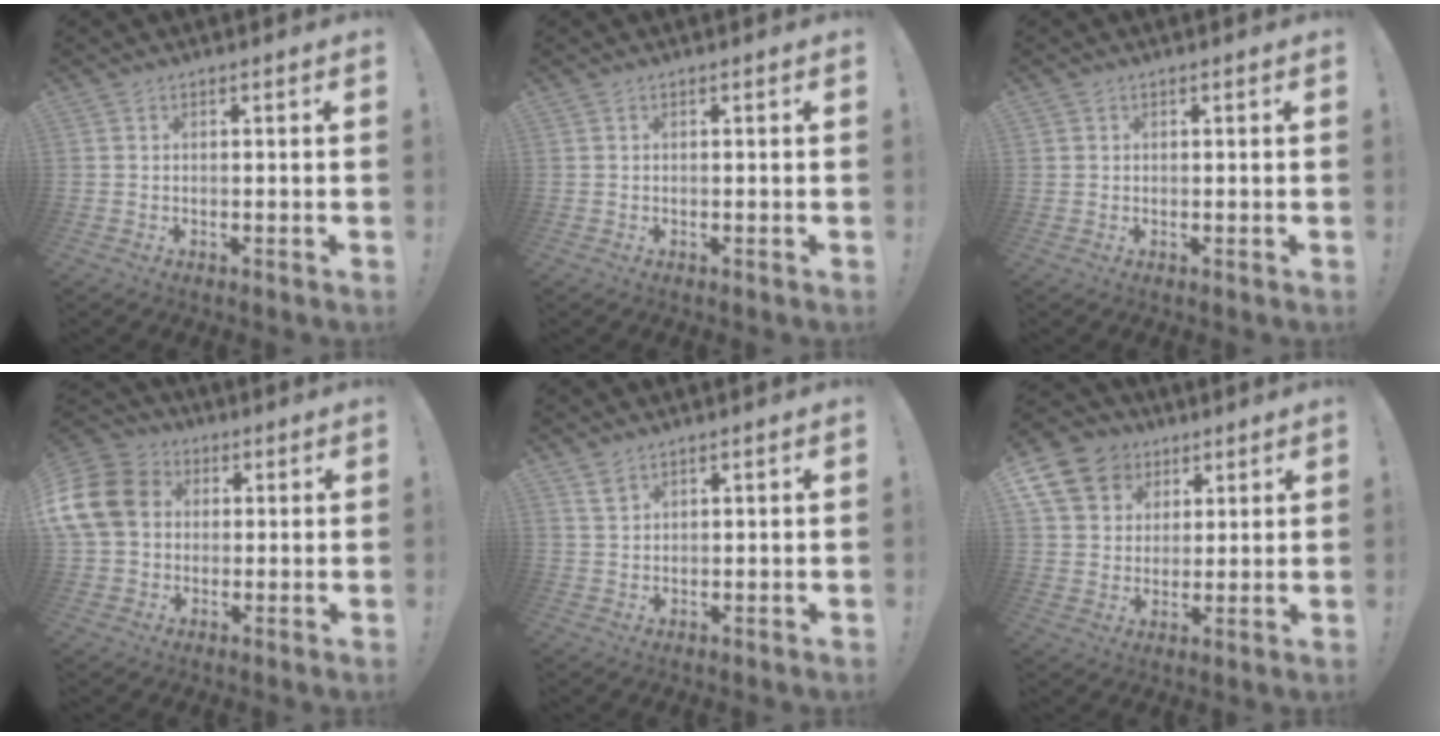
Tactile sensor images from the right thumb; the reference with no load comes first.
{"total": 0.0}
{"total": 0.8, "force": [0.5, 0.6, 0.0], "torque": [0.006, -0.002, 0.008]}
{"total": 16.0, "force": [2.3, 13.0, 9.0], "torque": [-0.174, 0.008, 0.048]}
{"total": 3.0, "force": [2.2, 1.6, 1.3], "torque": [-0.019, -0.010, 0.040]}
{"total": 13.2, "force": [5.6, 10.8, 5.1], "torque": [-0.074, -0.029, 0.117]}